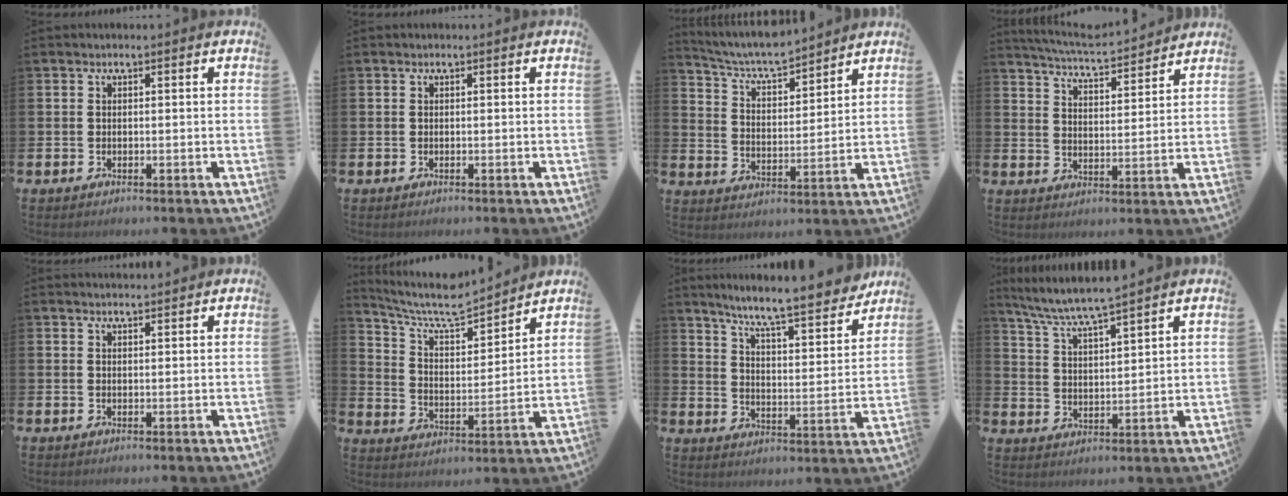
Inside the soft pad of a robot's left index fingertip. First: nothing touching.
{"total": 0.0}
{"total": 6.4, "force": [6.1, 0.9, 1.9], "torque": [-0.066, -0.037, 0.105]}
{"total": 5.7, "force": [5.6, 0.2, 1.0], "torque": [-0.047, -0.039, 0.097]}
{"total": 1.4, "force": [1.4, 0.1, 0.0], "torque": [0.007, -0.006, 0.024]}
{"total": 8.4, "force": [7.7, 1.7, 2.9], "torque": [-0.088, -0.053, 0.133]}
{"total": 8.6, "force": [7.9, 0.3, 3.4], "torque": [-0.085, -0.063, 0.131]}
{"total": 6.3, "force": [6.0, -0.2, 1.7], "torque": [-0.061, -0.034, 0.105]}